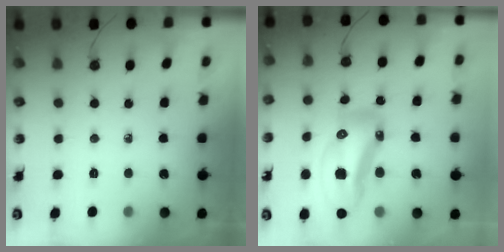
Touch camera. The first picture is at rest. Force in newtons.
{"total": 27.1, "press": 21.3, "slide": 16.7}